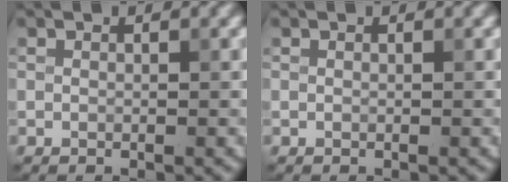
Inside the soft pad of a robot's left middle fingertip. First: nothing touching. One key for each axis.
{"total": 0.0}